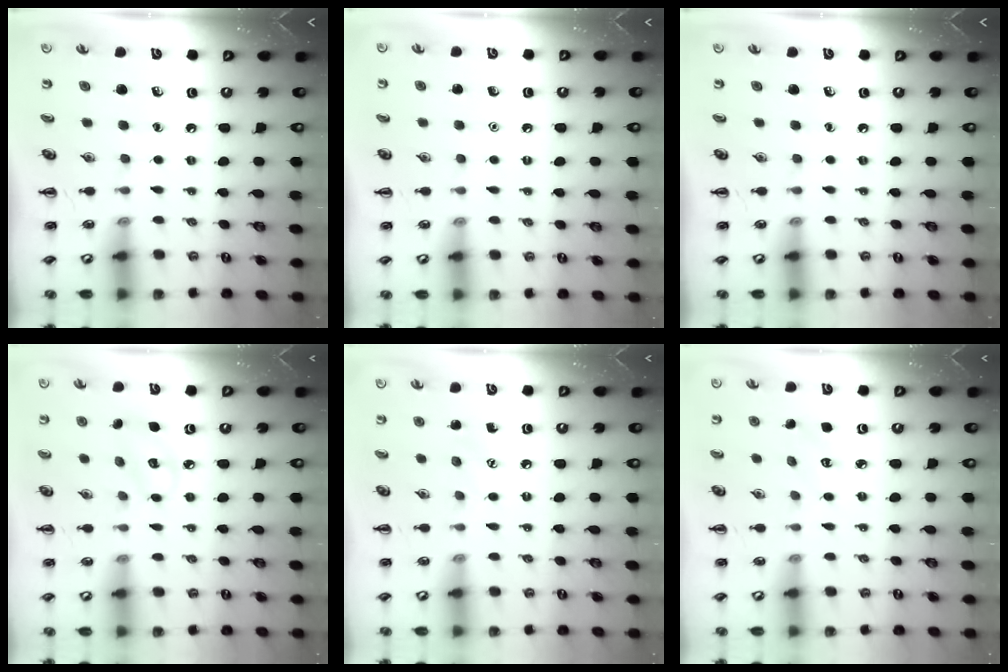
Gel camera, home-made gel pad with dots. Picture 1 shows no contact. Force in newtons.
{"total": 1.6, "press": 1.6, "slide": 0.1}
{"total": 0.0}
{"total": 5.8, "press": 5.7, "slide": 1.0}
{"total": 4.9, "press": 4.7, "slide": 1.3}
{"total": 2.1, "press": 2.0, "slide": 0.6}